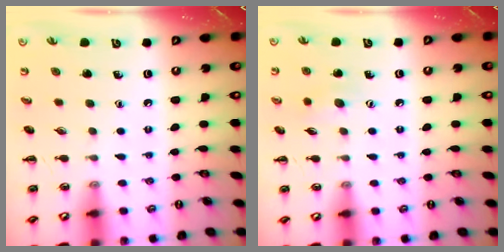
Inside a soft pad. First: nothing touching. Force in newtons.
{"total": 6.4, "press": 6.3, "slide": 1.4}